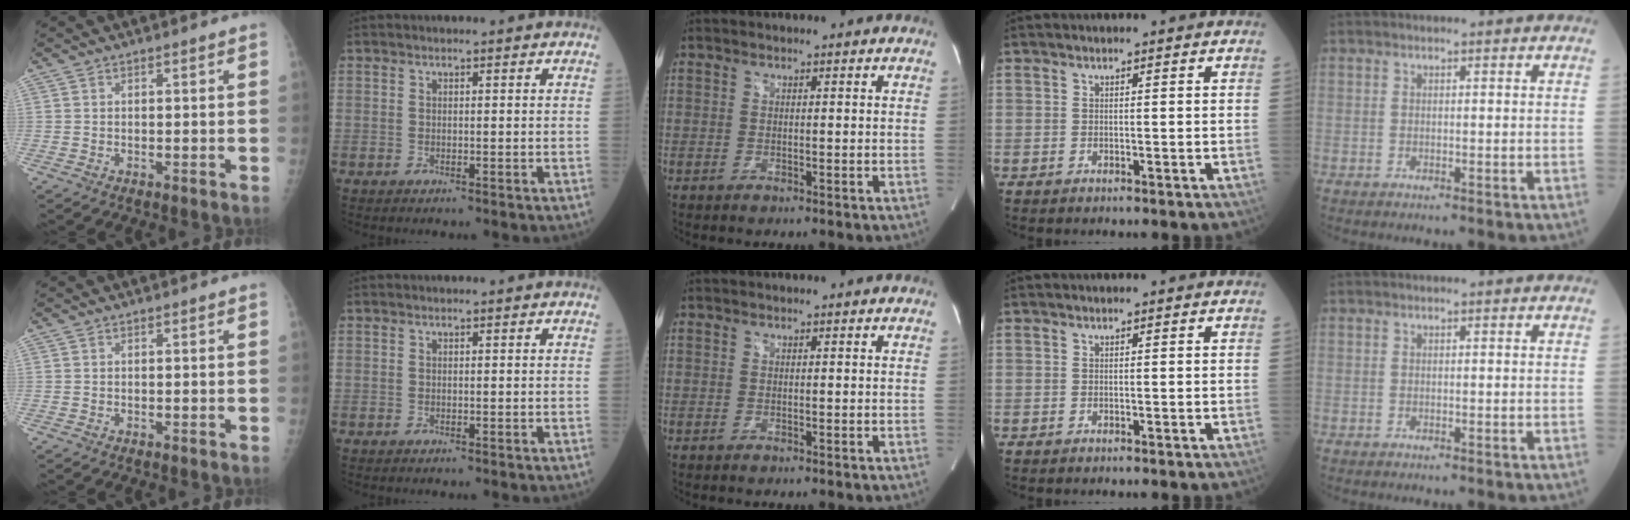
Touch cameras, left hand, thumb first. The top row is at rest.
{}